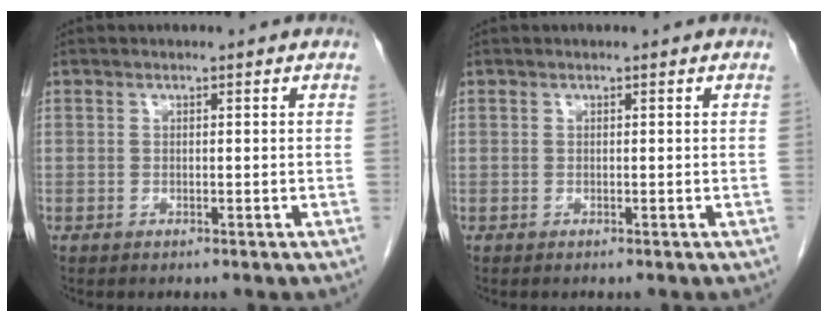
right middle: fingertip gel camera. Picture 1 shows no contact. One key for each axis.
{"total": 0.0}